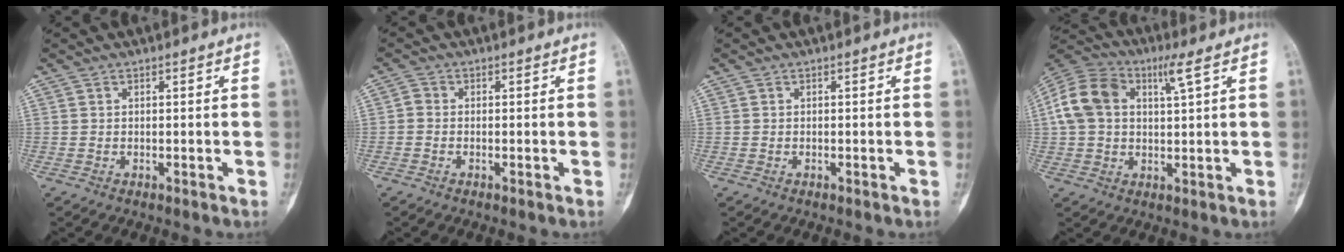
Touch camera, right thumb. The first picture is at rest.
{"total": 1.3, "force": [-0.4, 1.0, 0.7], "torque": [-0.010, 0.002, -0.015]}
{"total": 0.0}
{"total": 12.3, "force": [4.0, 6.0, 9.9], "torque": [-0.196, 0.032, 0.070]}